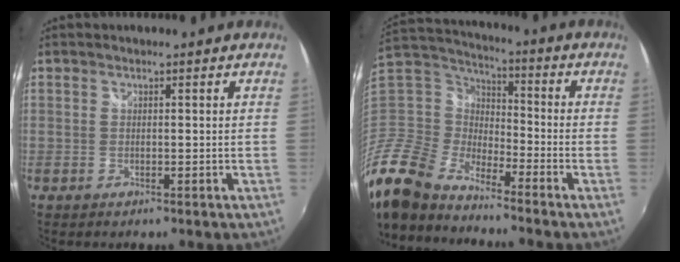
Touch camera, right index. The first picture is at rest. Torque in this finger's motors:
{"motor_torque": [-0.62, -0.58, -0.48, -0.21]}